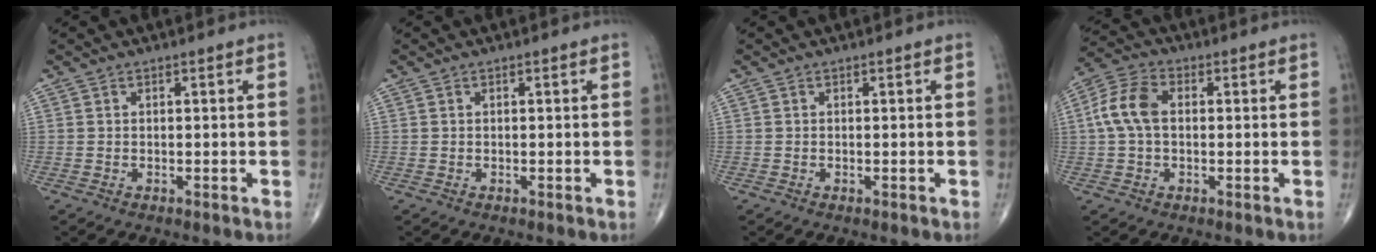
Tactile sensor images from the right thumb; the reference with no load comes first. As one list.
[{"total": 0.0}, {"total": 0.0}, {"total": 8.2, "force": [0.7, 5.1, 6.3], "torque": [-0.138, 0.025, 0.008]}]